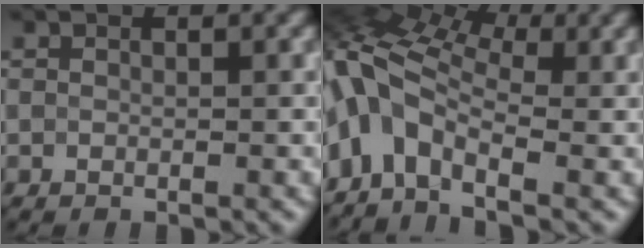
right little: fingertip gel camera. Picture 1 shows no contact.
{"total": 8.2, "force": [-0.7, 5.2, 6.2], "torque": [-0.126, 0.007, -0.035]}